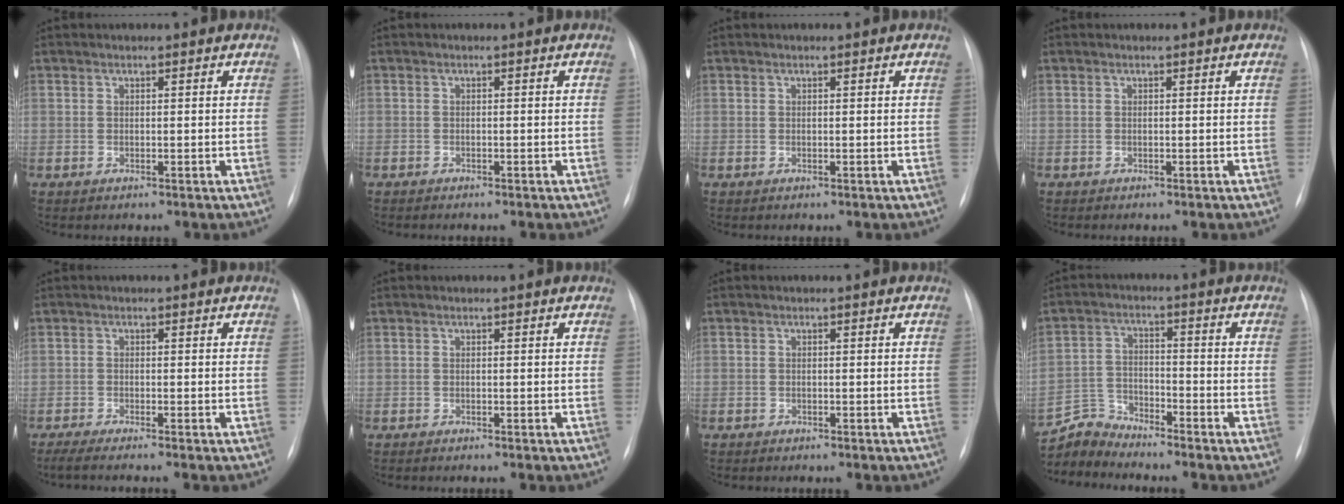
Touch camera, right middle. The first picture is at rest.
{"total": 1.8, "force": [-1.6, 0.5, 0.8], "torque": [-0.010, -0.003, -0.017]}
{"total": 0.0}
{"total": 0.0}
{"total": 5.2, "force": [-4.4, -0.7, 2.7], "torque": [-0.033, -0.013, -0.070]}
{"total": 1.2, "force": [-1.0, -0.1, 0.6], "torque": [-0.004, -0.001, -0.013]}
{"total": 2.1, "force": [-1.8, 0.6, 0.9], "torque": [-0.010, -0.003, -0.020]}
{"total": 5.8, "force": [-5.7, 0.1, -1.2], "torque": [0.015, 0.004, -0.110]}